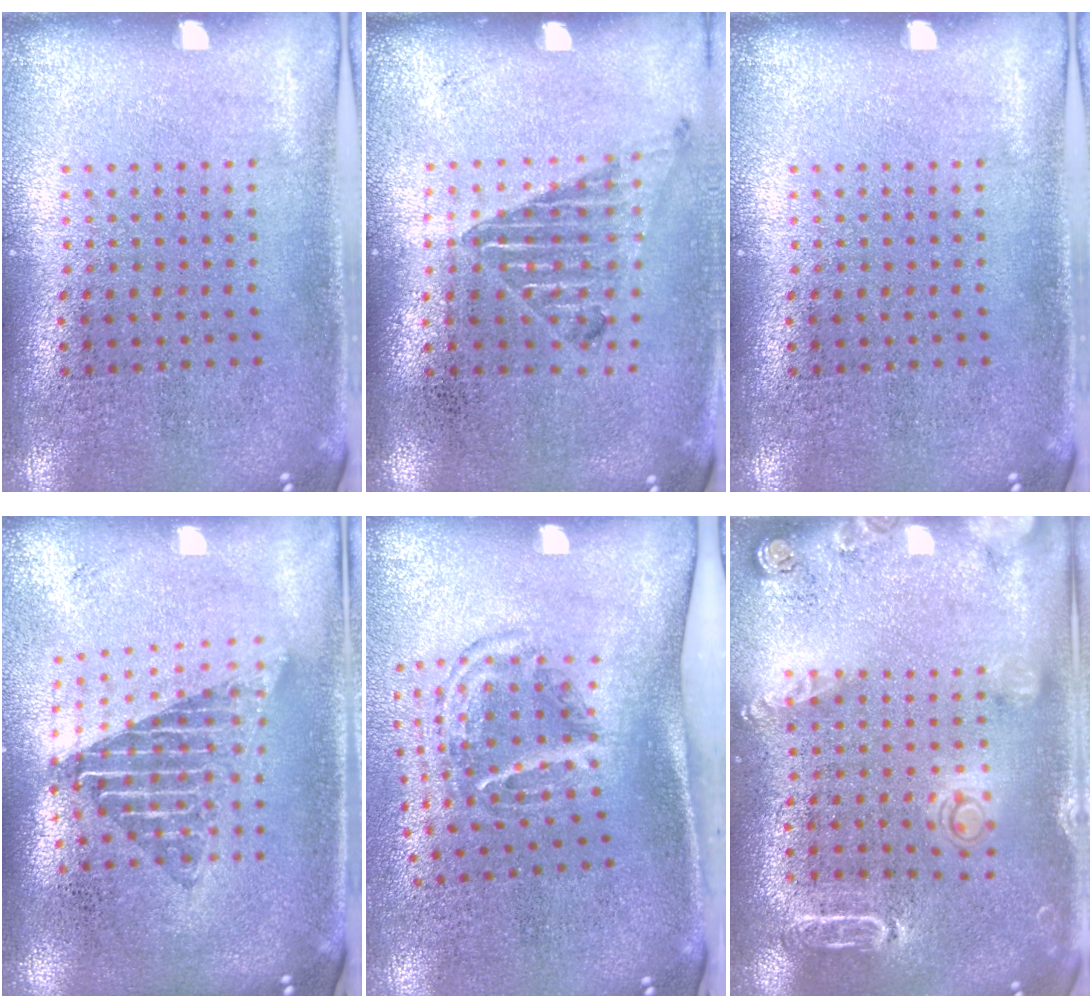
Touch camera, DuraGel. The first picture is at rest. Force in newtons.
{"total": 1.0, "press": 1.0, "slide": 0.1}
{"total": 0.0}
{"total": 1.6, "press": 1.3, "slide": 0.9}
{"total": 1.8, "press": 1.1, "slide": 1.4}
{"total": 1.8, "press": 1.8, "slide": 0.3}